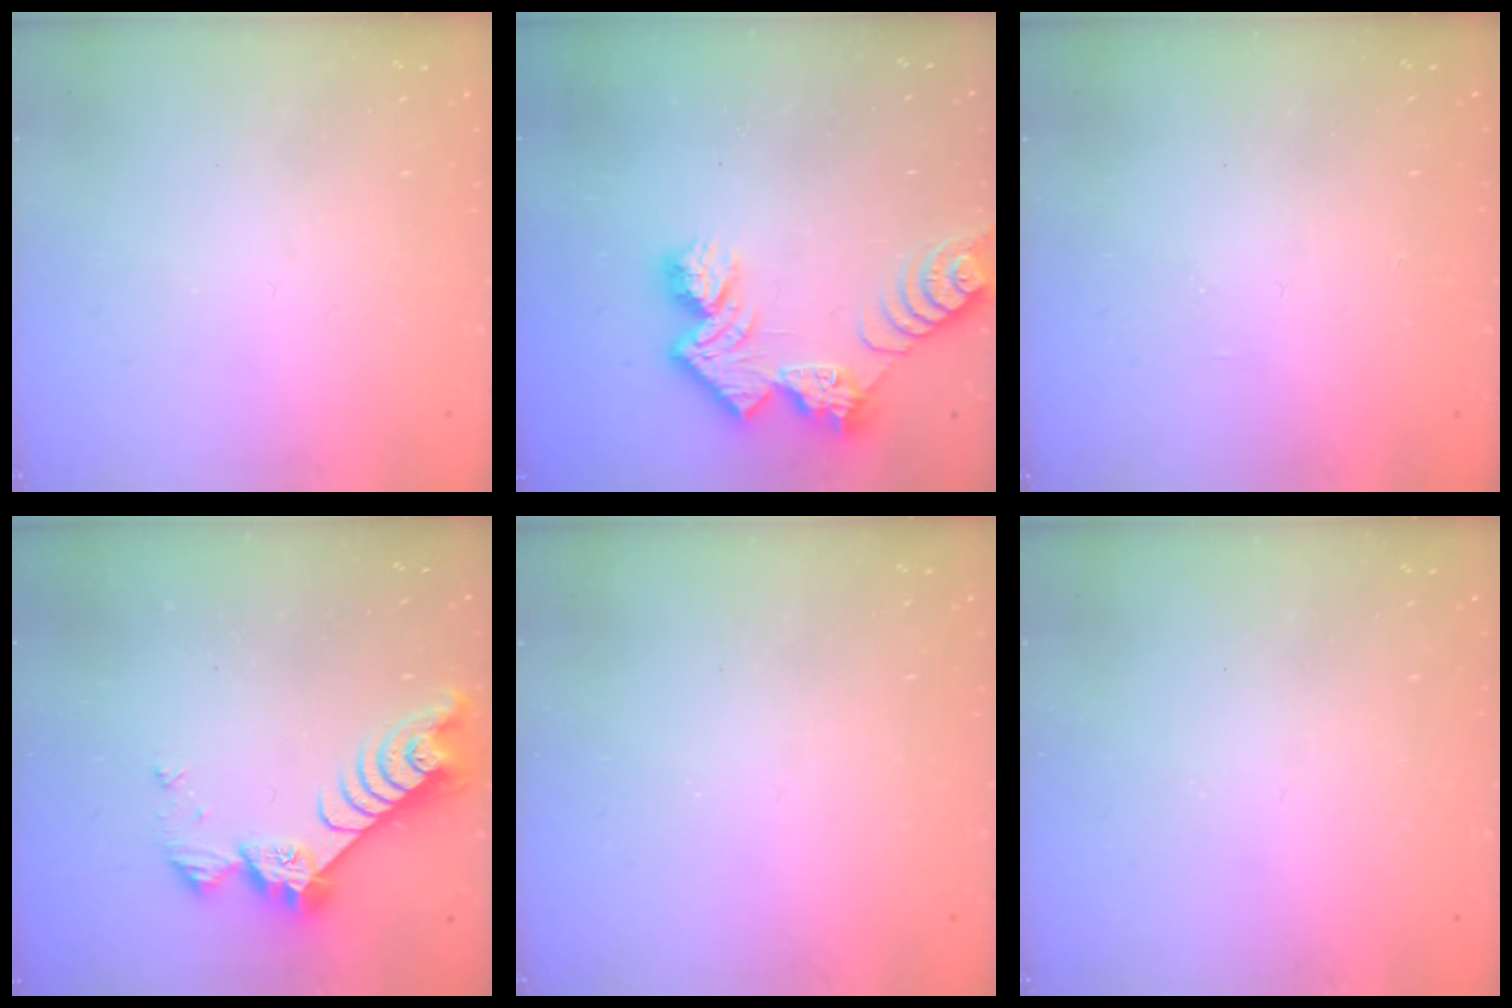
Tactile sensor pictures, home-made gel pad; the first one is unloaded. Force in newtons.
{"total": 10.9, "press": 10.9, "slide": 0.8}
{"total": 1.2, "press": 1.2, "slide": 0.3}
{"total": 8.5, "press": 8.5, "slide": 0.9}
{"total": 0.0}
{"total": 0.0}